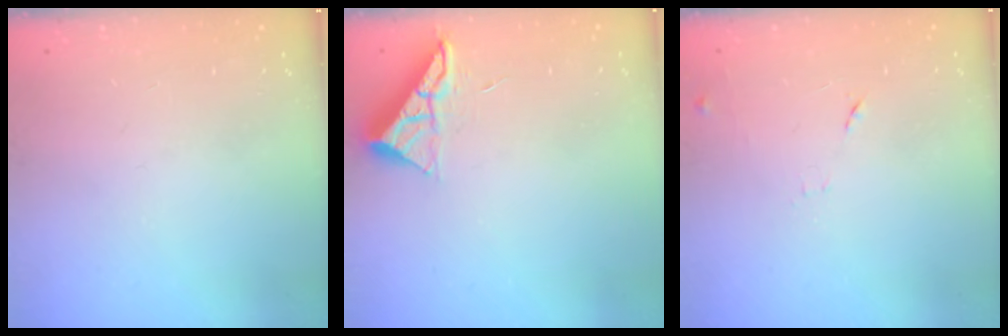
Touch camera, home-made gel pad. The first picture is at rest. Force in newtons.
{"total": 7.1, "press": 7.1, "slide": 0.4}
{"total": 9.2, "press": 9.1, "slide": 0.7}